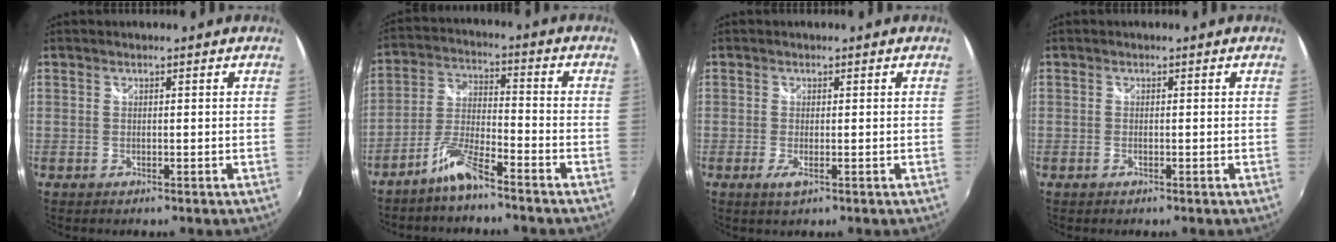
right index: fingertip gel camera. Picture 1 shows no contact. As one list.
[{"total": 6.8, "force": [-5.4, 0.5, 4.0], "torque": [-0.095, 0.014, -0.105]}, {"total": 2.1, "force": [-0.6, 0.5, 2.0], "torque": [-0.038, -0.007, -0.010]}, {"total": 0.7, "force": [-0.2, 0.3, 0.6], "torque": [-0.013, -0.001, -0.006]}]